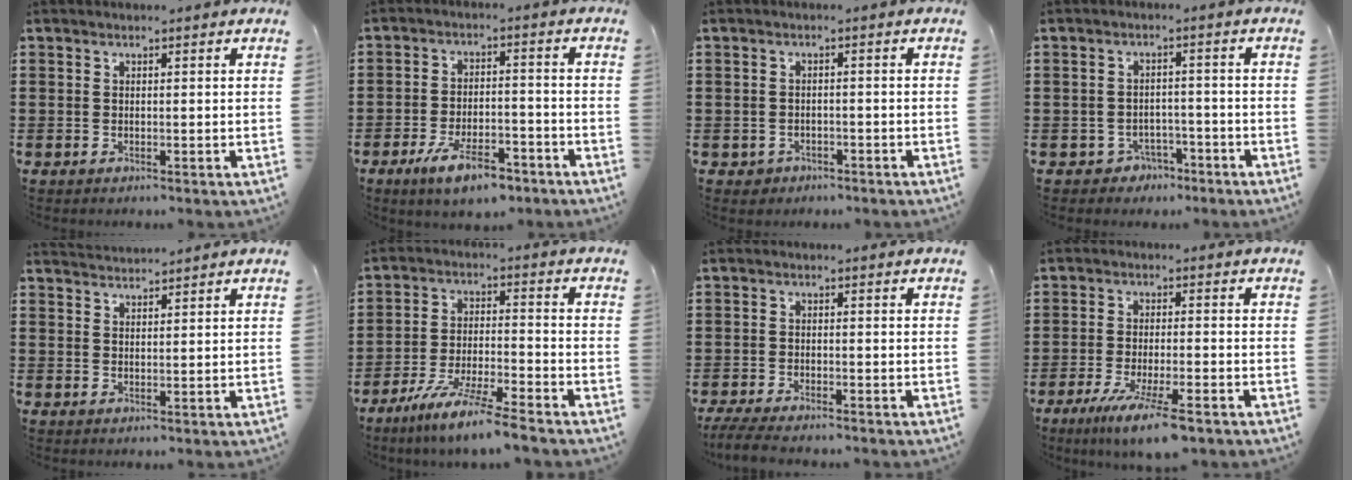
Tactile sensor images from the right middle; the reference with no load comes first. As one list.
[{"total": 7.3, "force": [-5.1, 2.3, 4.8], "torque": [-0.092, 0.004, -0.092]}, {"total": 1.1, "force": [-0.8, 0.7, 0.0], "torque": [-0.004, 0.001, -0.021]}, {"total": 2.5, "force": [-2.2, 1.2, 0.1], "torque": [-0.011, 0.002, -0.048]}, {"total": 2.1, "force": [2.1, 0.0, -0.1], "torque": [-0.004, 0.001, 0.040]}, {"total": 7.9, "force": [-6.9, -0.4, 3.7], "torque": [-0.080, -0.010, -0.134]}, {"total": 2.9, "force": [-2.6, 0.1, 1.1], "torque": [-0.033, -0.007, -0.057]}, {"total": 7.5, "force": [-4.9, 0.7, 5.7], "torque": [-0.106, -0.015, -0.086]}]